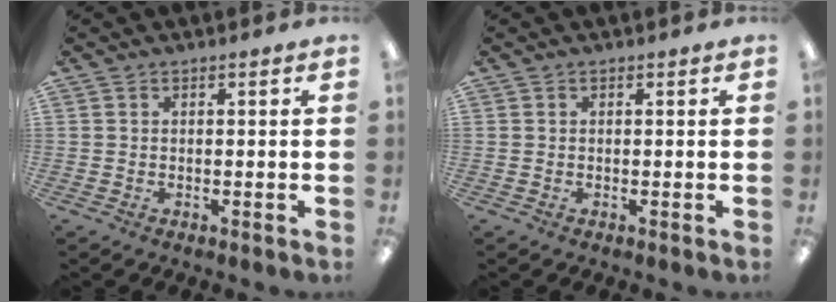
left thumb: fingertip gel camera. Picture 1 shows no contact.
{"total": 0.0}